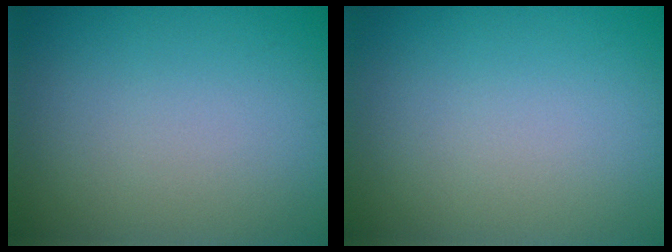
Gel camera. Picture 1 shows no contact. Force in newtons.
{"total": 0.0}